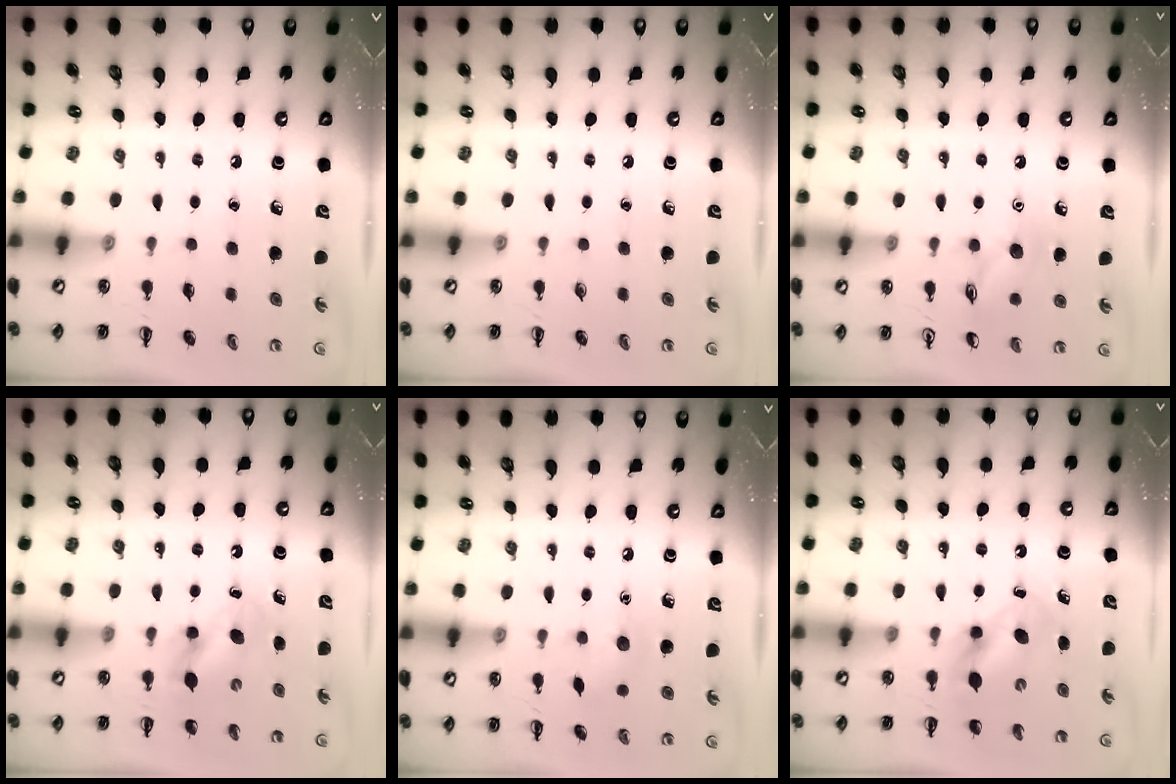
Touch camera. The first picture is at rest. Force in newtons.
{"total": 0.0}
{"total": 9.2, "press": 9.2, "slide": 0.4}
{"total": 5.0, "press": 5.0, "slide": 0.6}
{"total": 5.6, "press": 5.5, "slide": 1.4}
{"total": 5.9, "press": 5.8, "slide": 0.5}